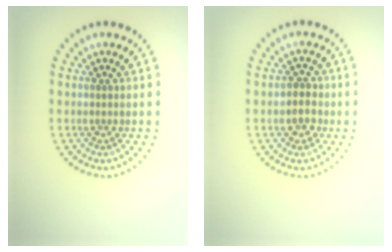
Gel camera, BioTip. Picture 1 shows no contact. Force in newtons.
{"total": 2.2, "press": 2.1, "slide": 0.7}